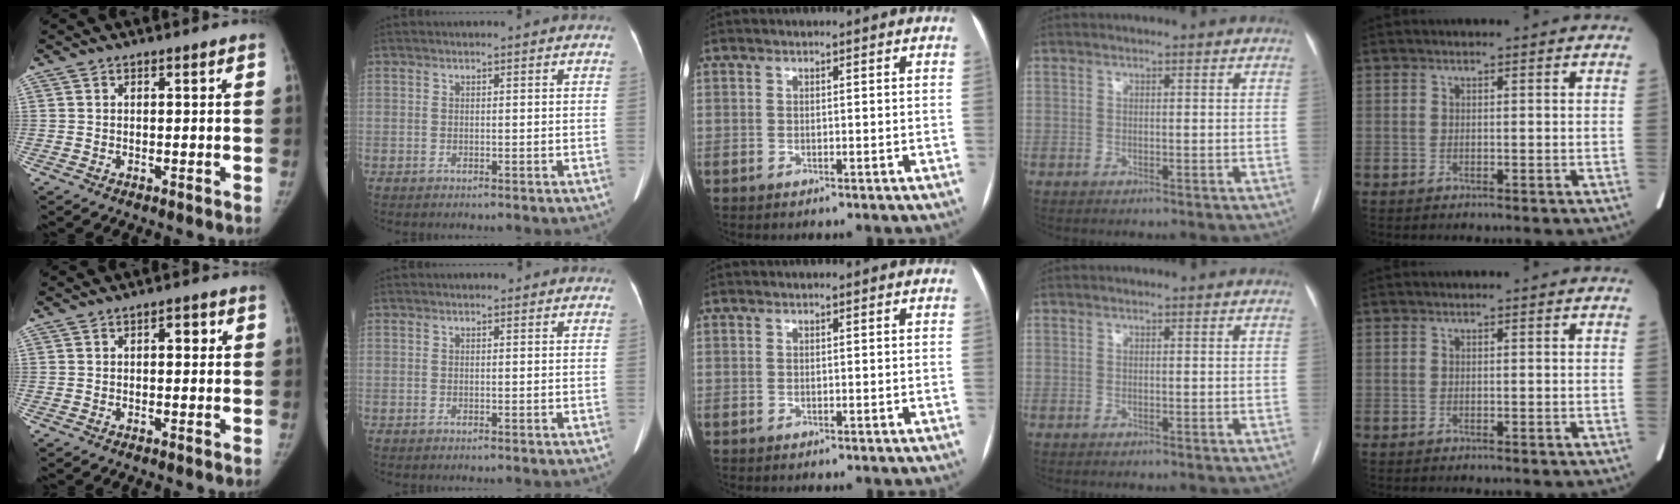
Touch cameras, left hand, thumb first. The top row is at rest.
{"thumb": {"total": 2.4, "force": [0.5, 1.4, 1.9], "torque": [-0.012, 0.005, 0.001]}, "index": {"total": 0.8, "force": [0.6, 0.4, 0.2], "torque": [-0.007, 0.004, 0.006]}}